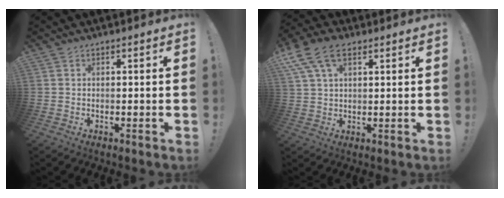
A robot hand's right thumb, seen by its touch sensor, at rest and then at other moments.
{"total": 10.5, "force": [5.2, 6.1, 6.9], "torque": [-0.131, -0.007, 0.101]}